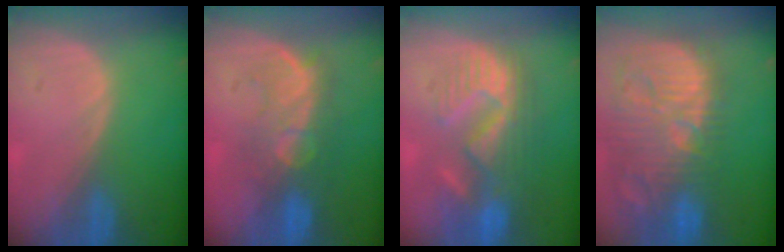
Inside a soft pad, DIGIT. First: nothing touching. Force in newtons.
{"total": 8.8, "press": 8.2, "slide": 3.2}
{"total": 11.0, "press": 9.8, "slide": 5.0}
{"total": 15.0, "press": 13.0, "slide": 7.4}